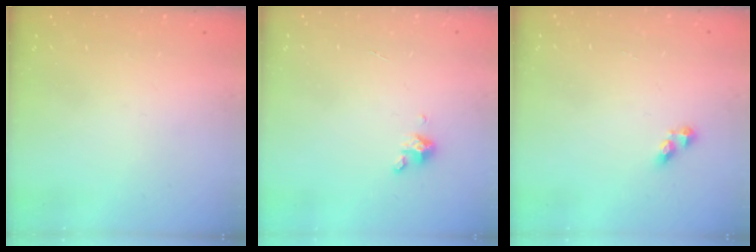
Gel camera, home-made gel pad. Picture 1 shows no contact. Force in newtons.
{"total": 1.7, "press": 1.7, "slide": 0.3}
{"total": 4.0, "press": 4.0, "slide": 0.5}